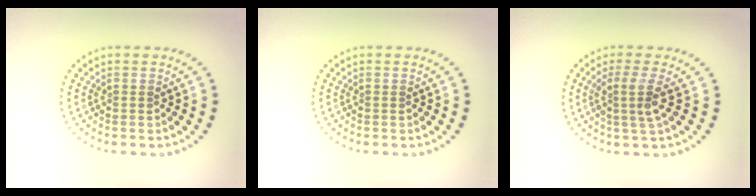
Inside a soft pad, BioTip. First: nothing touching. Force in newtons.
{"total": 0.0}
{"total": 2.7, "press": 2.1, "slide": 1.7}